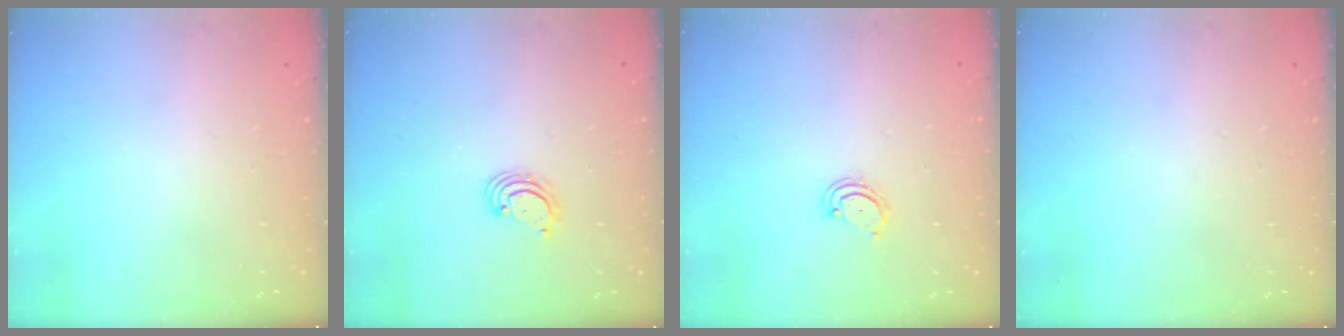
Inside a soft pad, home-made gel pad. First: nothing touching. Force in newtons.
{"total": 2.5, "press": 2.5, "slide": 0.3}
{"total": 3.3, "press": 3.3, "slide": 0.3}
{"total": 0.0}